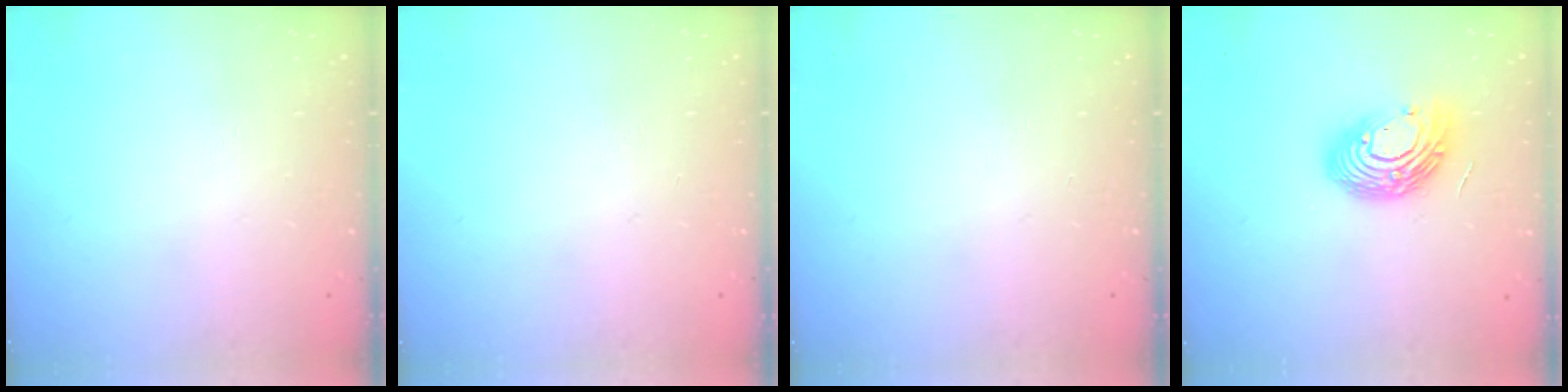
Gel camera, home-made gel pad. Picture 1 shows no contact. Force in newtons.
{"total": 0.0}
{"total": 0.0}
{"total": 14.2, "press": 14.2, "slide": 1.1}